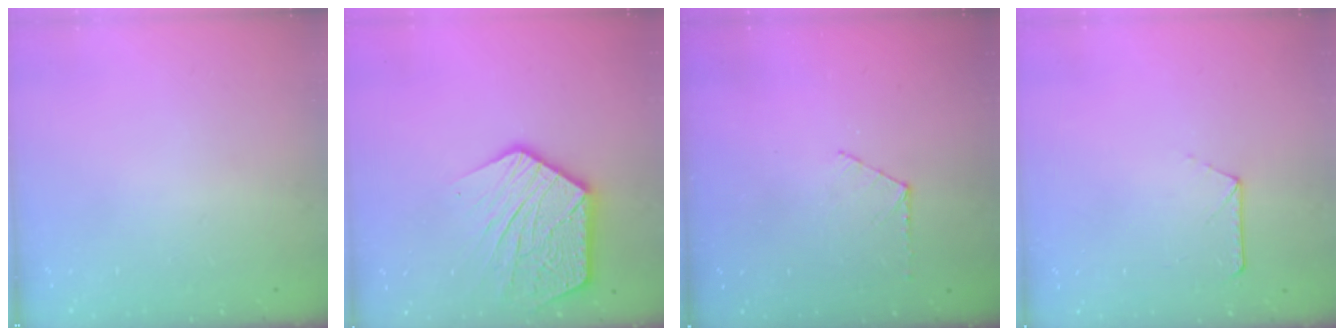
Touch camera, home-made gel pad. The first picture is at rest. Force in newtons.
{"total": 16.3, "press": 16.2, "slide": 1.5}
{"total": 5.9, "press": 5.9, "slide": 0.5}
{"total": 6.5, "press": 6.5, "slide": 0.7}